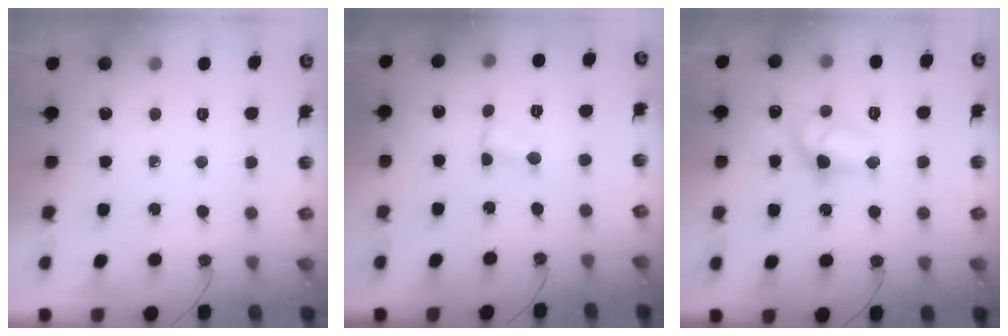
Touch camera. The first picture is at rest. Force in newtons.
{"total": 1.0, "press": 0.9, "slide": 0.5}
{"total": 10.9, "press": 10.9, "slide": 0.9}